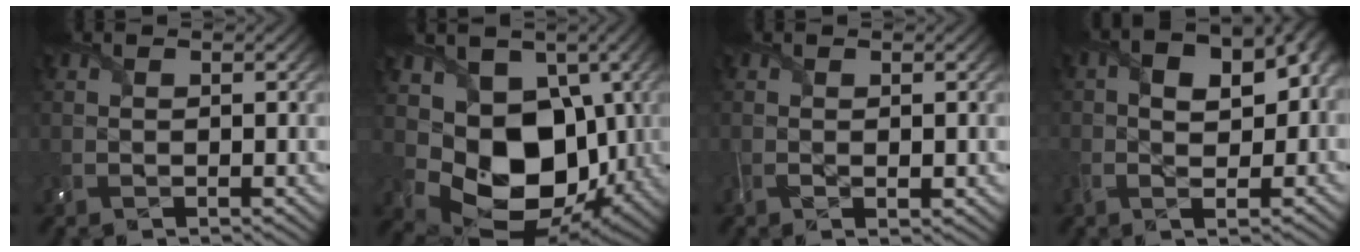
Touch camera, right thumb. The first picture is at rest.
{"total": 12.9, "force": [1.1, 10.0, 8.1], "torque": [-0.145, -0.033, 0.018]}
{"total": 1.9, "force": [-0.2, 1.0, 1.6], "torque": [-0.035, -0.007, -0.004]}
{"total": 9.6, "force": [1.4, 5.1, 8.1], "torque": [-0.113, 0.017, 0.022]}